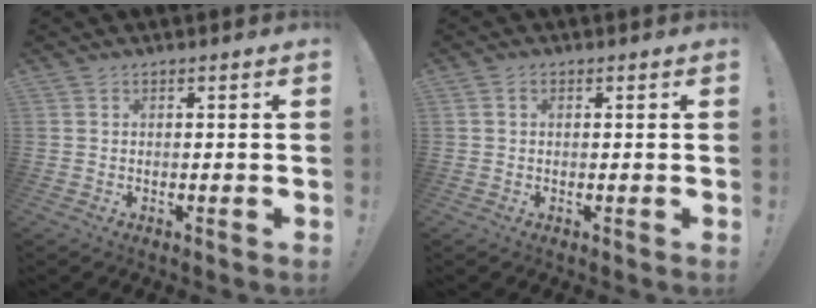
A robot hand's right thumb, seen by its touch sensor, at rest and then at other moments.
{"total": 1.0, "force": [0.3, 0.8, 0.6], "torque": [-0.008, 0.002, 0.004]}